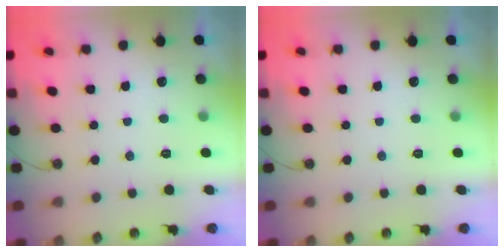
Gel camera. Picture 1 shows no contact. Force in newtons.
{"total": 0.0}